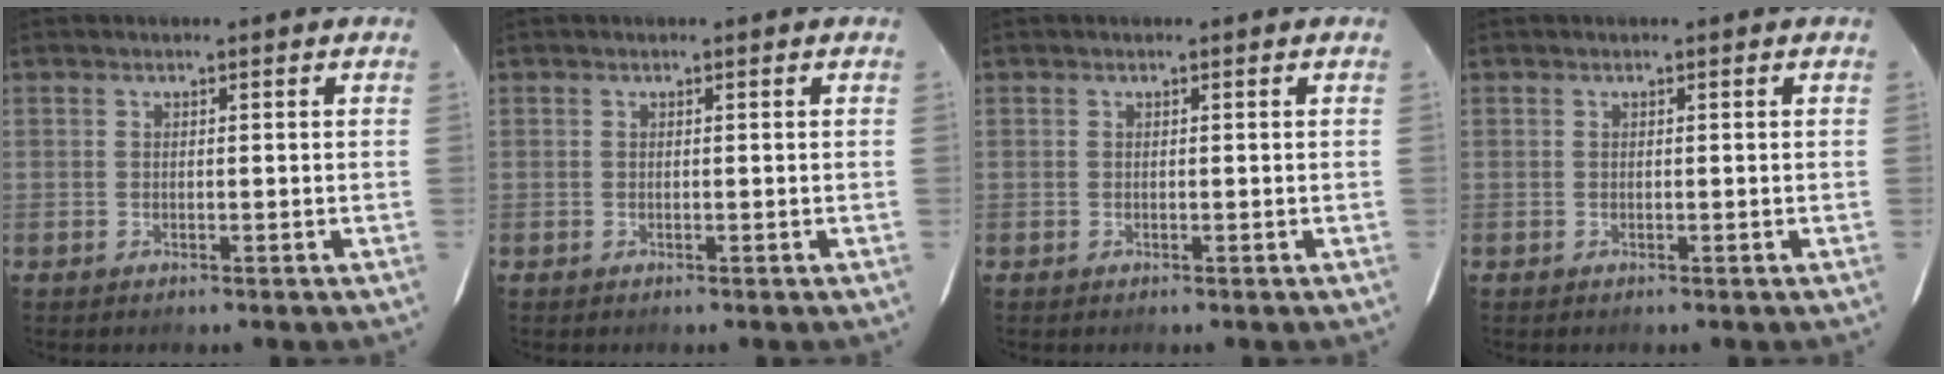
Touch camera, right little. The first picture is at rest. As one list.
[{"total": 0.0}, {"total": 0.0}, {"total": 0.0}]